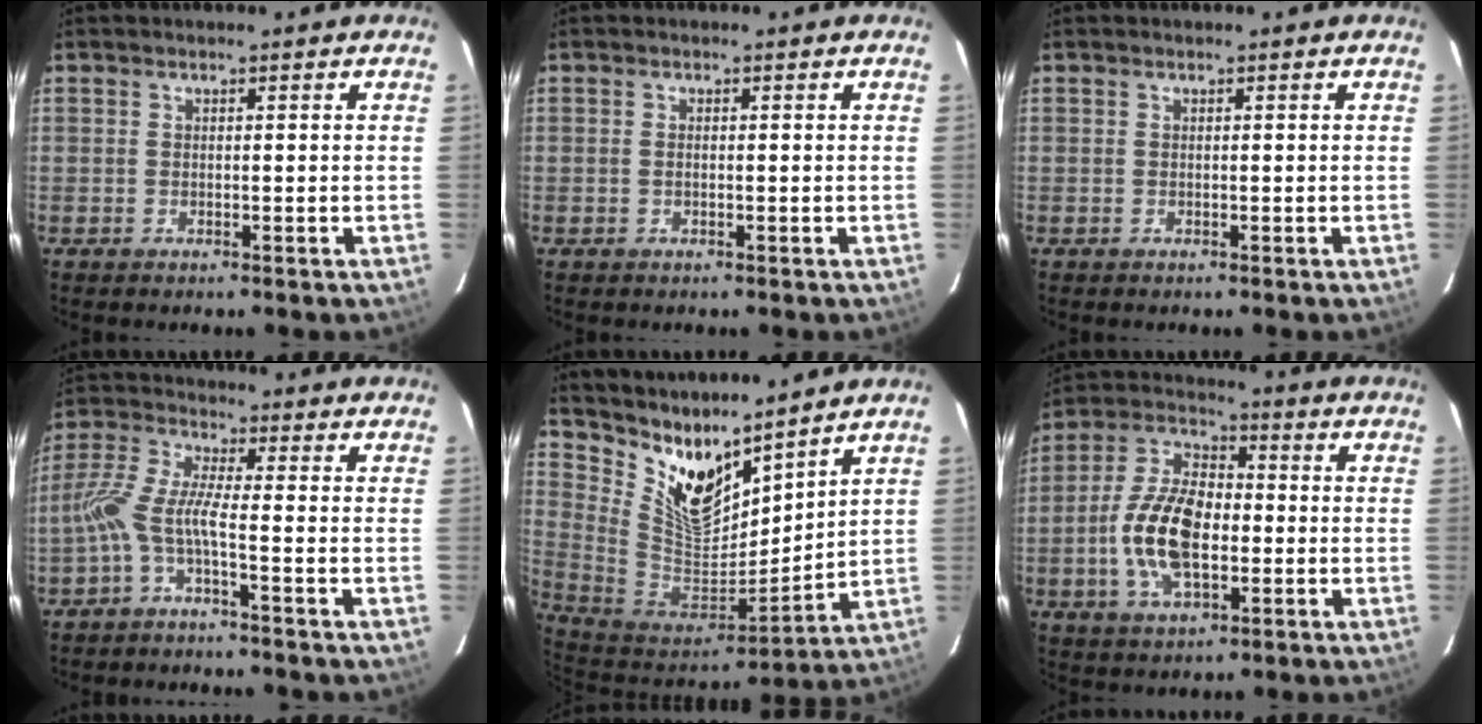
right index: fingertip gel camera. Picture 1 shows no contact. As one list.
[{"total": 0.6, "force": [-0.1, 0.3, 0.5], "torque": [-0.011, 0.001, -0.003]}, {"total": 0.0}, {"total": 6.4, "force": [-2.8, 0.3, 5.8], "torque": [-0.142, 0.010, -0.057]}, {"total": 13.6, "force": [11.0, 4.3, 6.7], "torque": [-0.132, -0.028, 0.222]}, {"total": 14.1, "force": [-2.5, 7.4, 11.8], "torque": [-0.244, 0.010, -0.048]}]